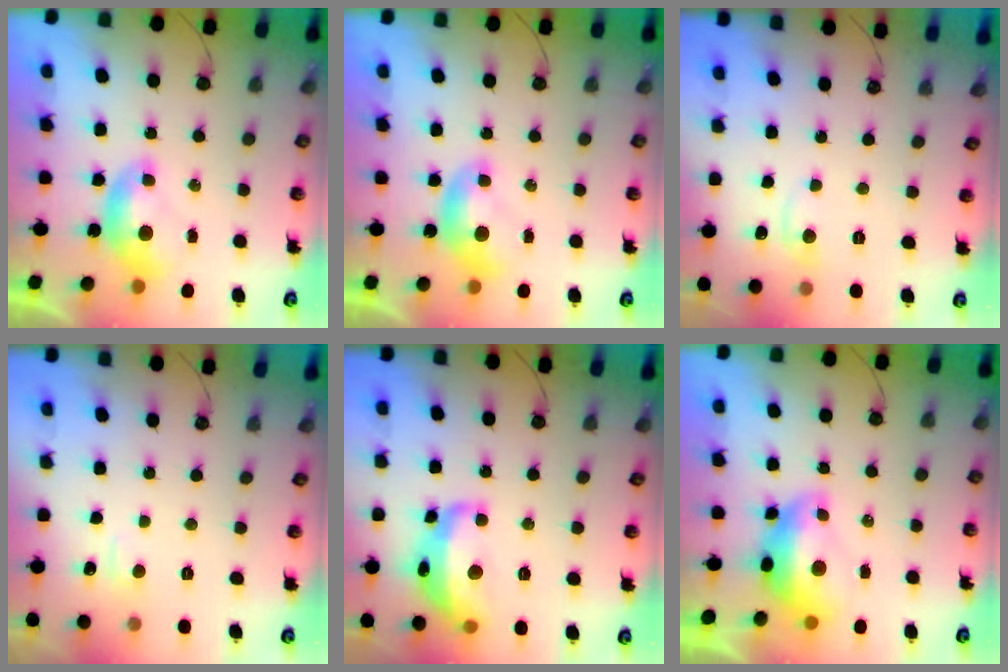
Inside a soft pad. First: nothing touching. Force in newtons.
{"total": 0.0}
{"total": 1.0, "press": 0.7, "slide": 0.7}
{"total": 1.6, "press": 1.5, "slide": 0.6}
{"total": 9.8, "press": 9.8, "slide": 1.0}
{"total": 2.8, "press": 2.7, "slide": 0.7}